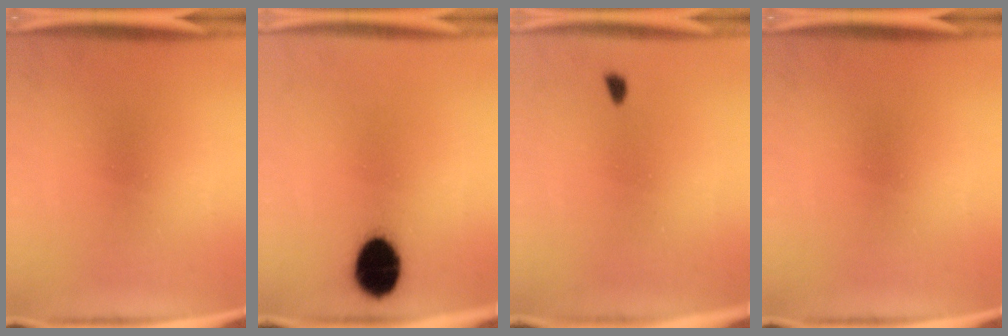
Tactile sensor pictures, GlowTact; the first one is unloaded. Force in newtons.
{"total": 11.5}
{"total": 1.1}
{"total": 0.0}